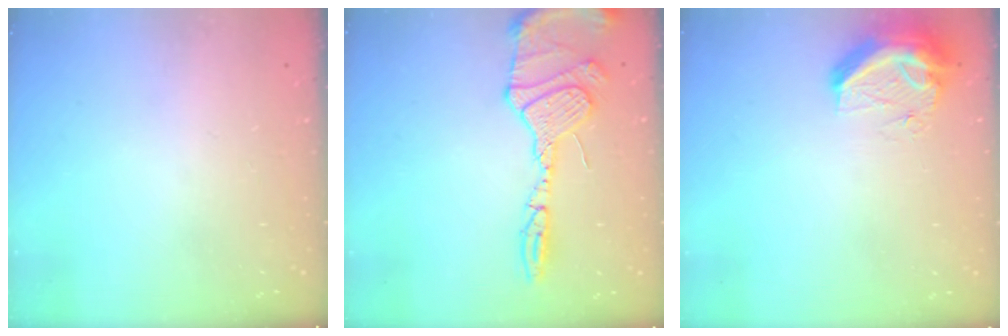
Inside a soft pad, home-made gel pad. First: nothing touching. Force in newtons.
{"total": 25.6, "press": 19.4, "slide": 16.7}
{"total": 10.5, "press": 10.5, "slide": 0.7}